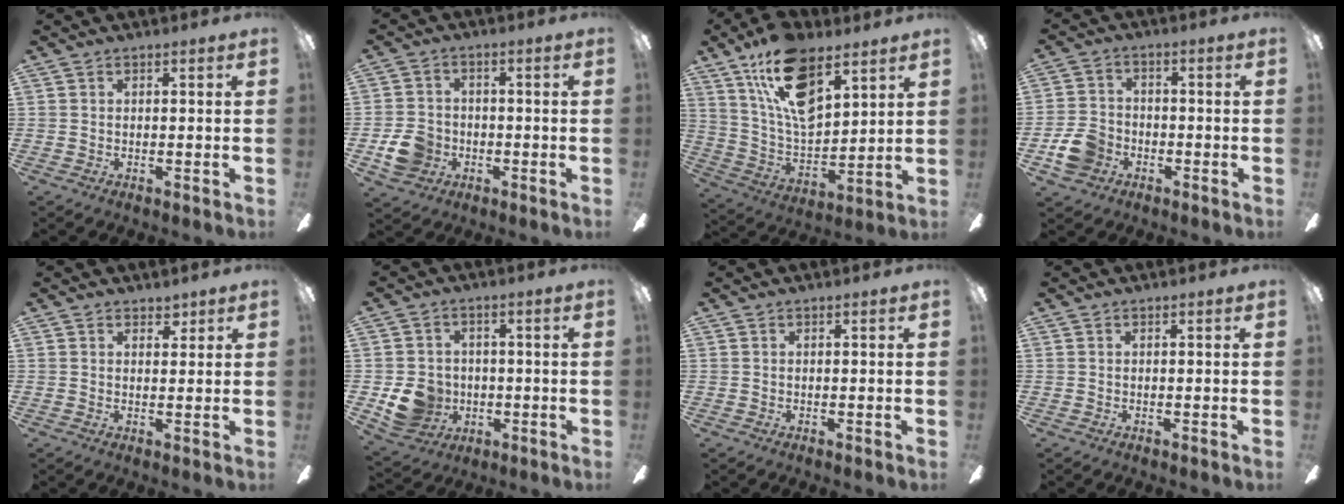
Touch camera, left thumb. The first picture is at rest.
{"total": 7.5, "force": [-2.3, 6.4, 3.1], "torque": [-0.057, 0.017, -0.039]}
{"total": 18.9, "force": [11.3, 9.3, 12.0], "torque": [-0.235, -0.048, 0.201]}
{"total": 7.7, "force": [-3.2, 6.1, 3.4], "torque": [-0.081, 0.021, -0.060]}
{"total": 2.4, "force": [2.0, 1.2, 0.5], "torque": [0.002, -0.009, 0.035]}
{"total": 9.3, "force": [-1.8, 8.5, 3.4], "torque": [-0.086, 0.012, -0.026]}
{"total": 0.0}
{"total": 0.0}